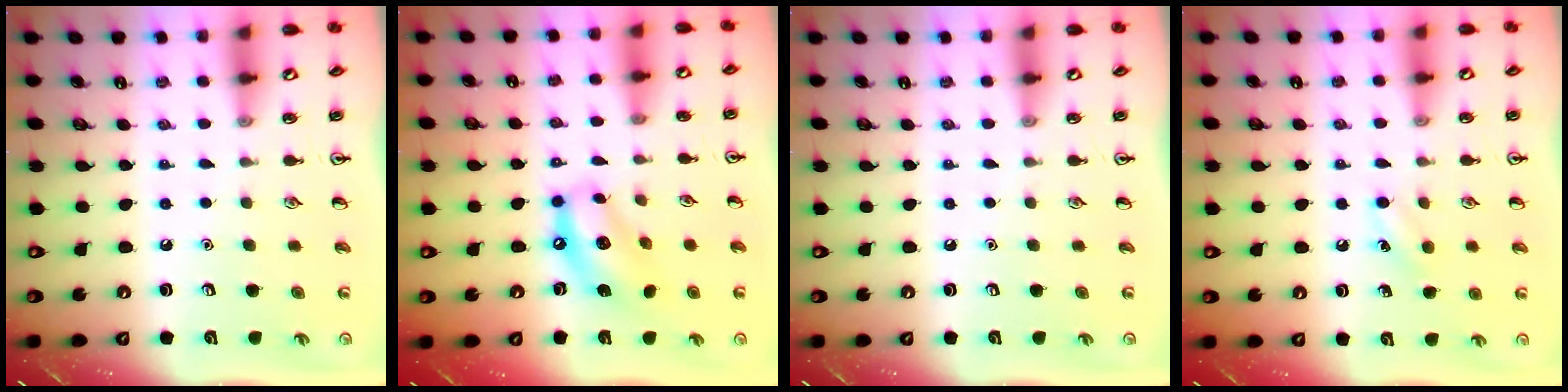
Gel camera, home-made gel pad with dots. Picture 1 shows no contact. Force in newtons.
{"total": 11.7, "press": 11.2, "slide": 3.5}
{"total": 0.0}
{"total": 6.4, "press": 6.1, "slide": 1.8}